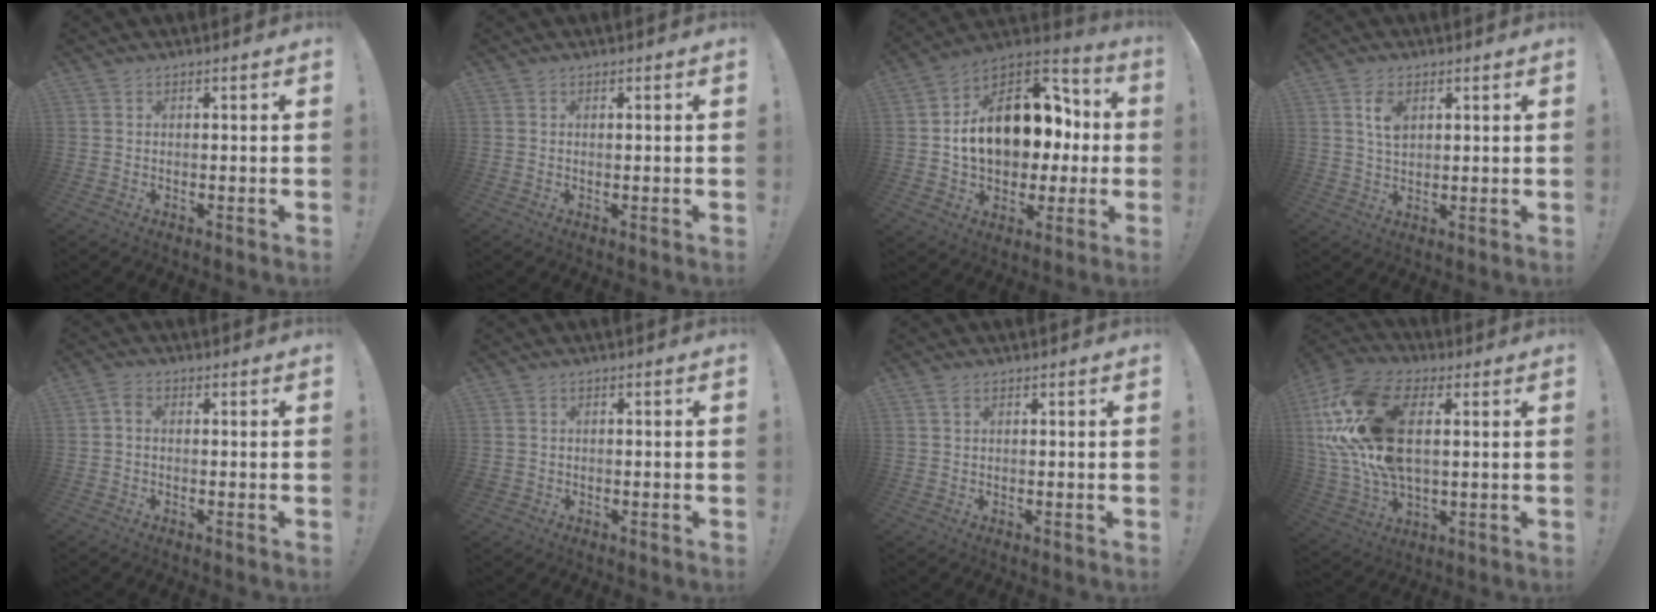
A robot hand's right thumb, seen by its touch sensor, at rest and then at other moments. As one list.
[{"total": 0.0}, {"total": 20.1, "force": [2.2, 14.0, 14.2], "torque": [-0.222, -0.001, 0.058]}, {"total": 5.3, "force": [2.2, 3.3, 3.5], "torque": [-0.051, -0.008, 0.037]}, {"total": 1.9, "force": [-0.4, 1.2, 1.5], "torque": [-0.029, 0.007, -0.008]}, {"total": 1.6, "force": [-0.9, 1.1, 0.7], "torque": [-0.016, 0.007, -0.016]}, {"total": 0.9, "force": [0.3, 0.4, 0.8], "torque": [-0.010, -0.001, 0.004]}, {"total": 23.2, "force": [4.9, 13.7, 18.1], "torque": [-0.355, -0.007, 0.090]}]